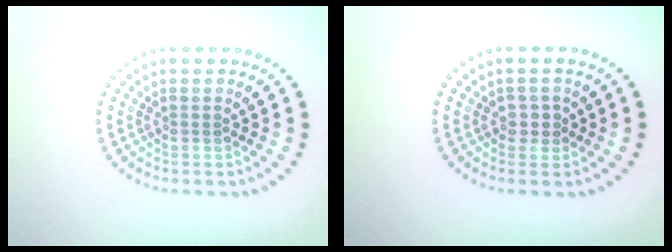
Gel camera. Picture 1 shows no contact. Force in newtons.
{"total": 1.2, "press": 1.0, "slide": 0.6}